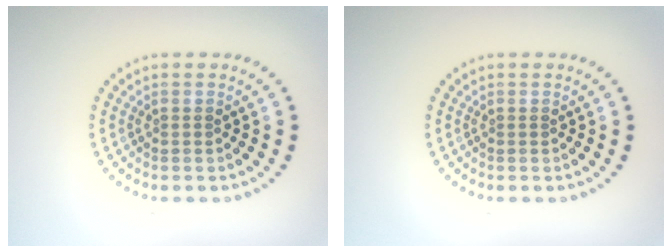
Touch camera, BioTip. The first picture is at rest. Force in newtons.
{"total": 0.0}